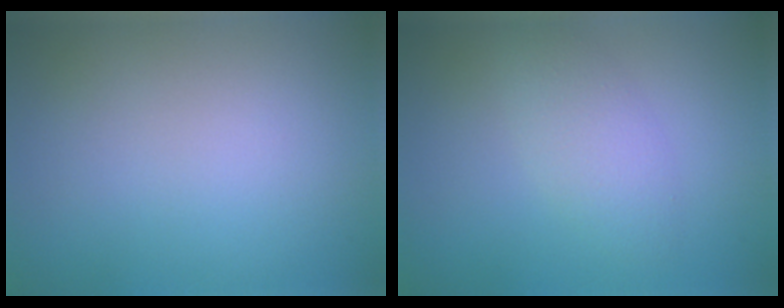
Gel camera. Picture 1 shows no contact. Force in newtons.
{"total": 2.7, "press": 2.6, "slide": 0.0}